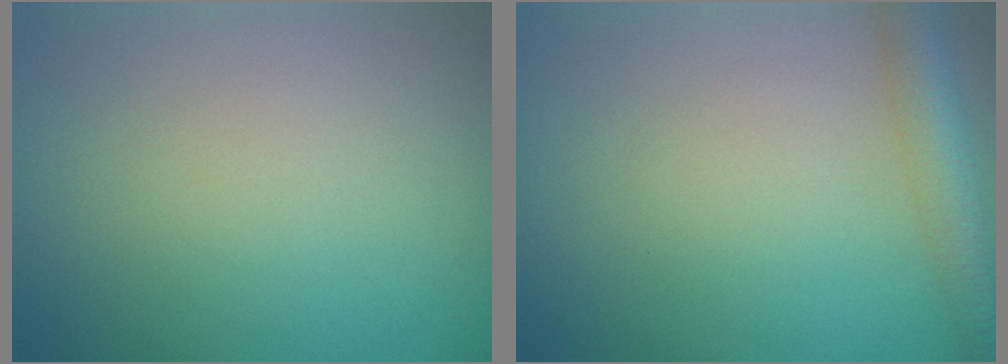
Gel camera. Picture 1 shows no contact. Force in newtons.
{"total": 4.5, "press": 4.5, "slide": 0.2}